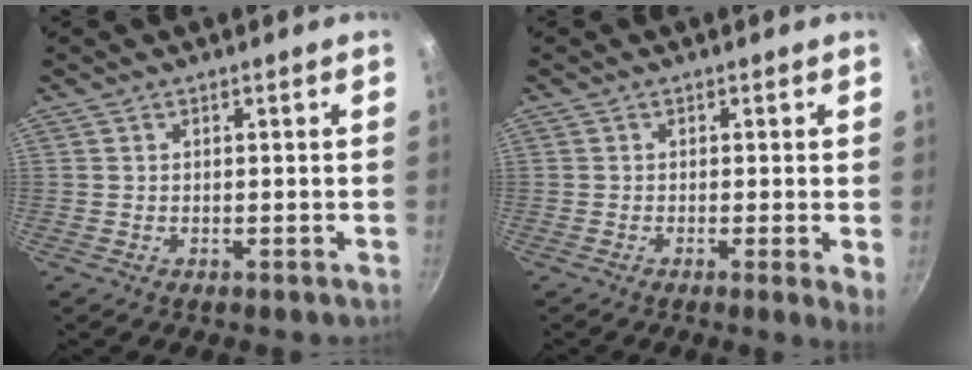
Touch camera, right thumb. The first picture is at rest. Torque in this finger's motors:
{"motor_torque": [-0.60, 0.50, -0.10, -0.25, 0.01]}